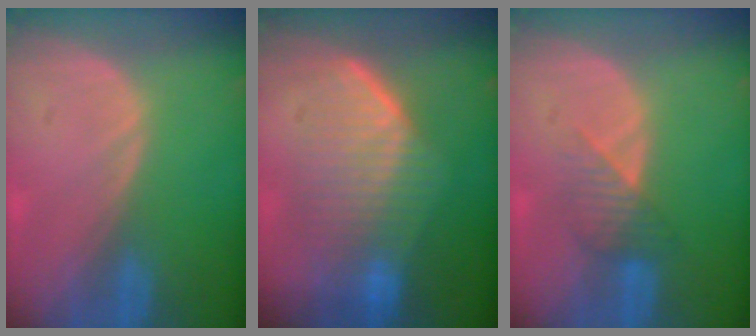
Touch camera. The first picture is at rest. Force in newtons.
{"total": 7.8, "press": 7.7, "slide": 0.6}
{"total": 3.5, "press": 3.3, "slide": 1.2}